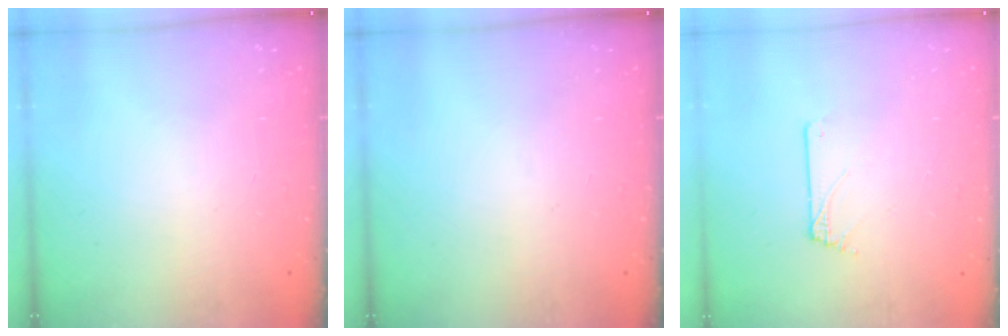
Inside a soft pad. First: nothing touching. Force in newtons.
{"total": 0.0}
{"total": 0.0}